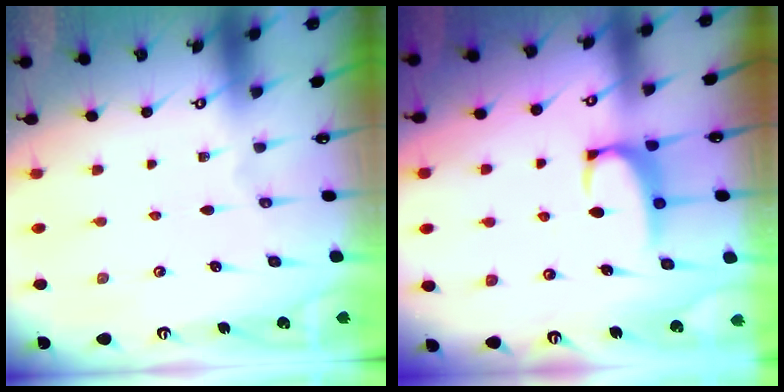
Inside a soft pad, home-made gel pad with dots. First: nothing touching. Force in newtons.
{"total": 2.1, "press": 2.0, "slide": 0.6}